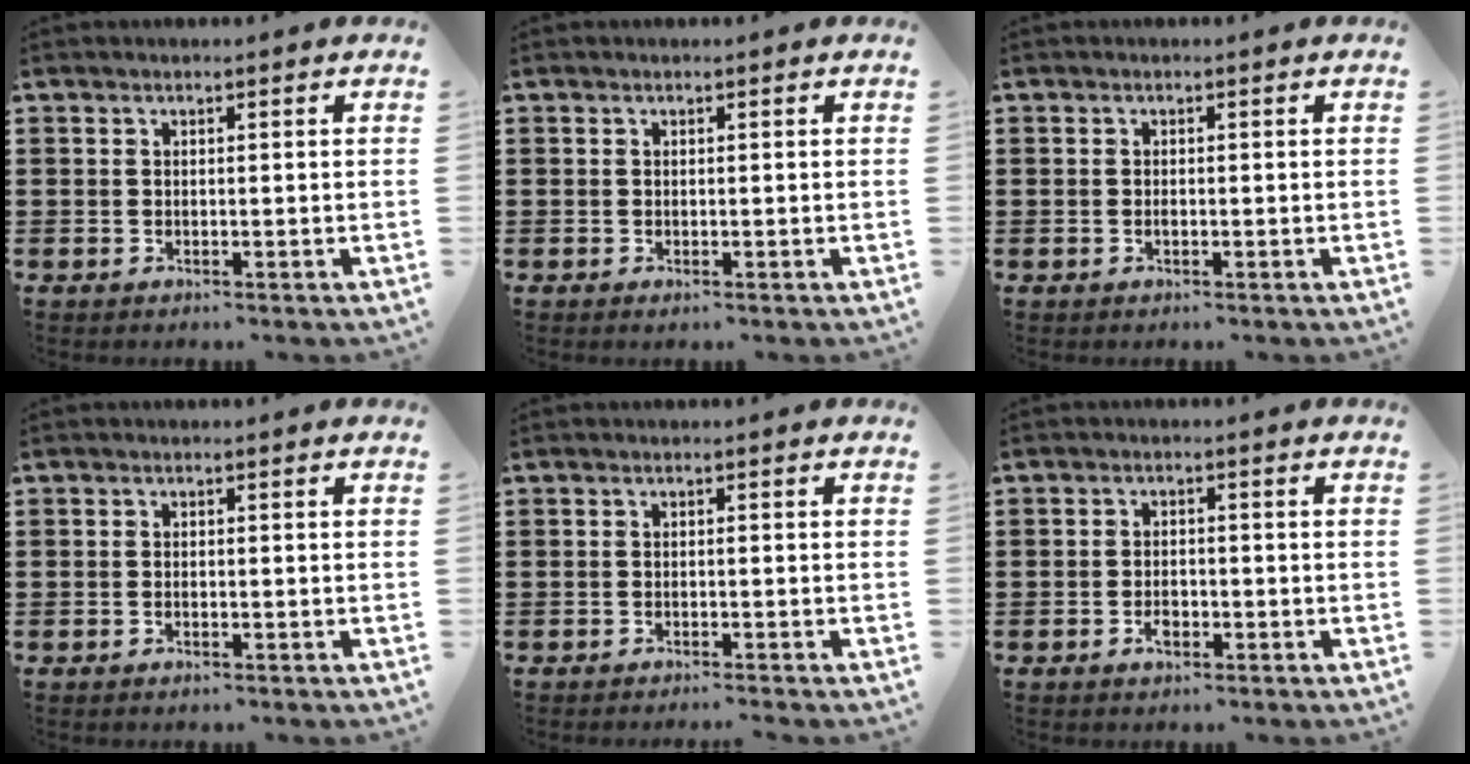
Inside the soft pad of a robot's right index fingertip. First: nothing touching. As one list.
[{"total": 0.0}, {"total": 0.6, "force": [-0.2, 0.2, 0.5], "torque": [-0.013, -0.003, -0.003]}, {"total": 0.6, "force": [-0.4, 0.2, 0.5], "torque": [-0.011, -0.004, -0.006]}, {"total": 0.6, "force": [-0.5, -0.1, 0.3], "torque": [-0.006, -0.003, -0.010]}, {"total": 2.2, "force": [-1.0, 1.2, 1.6], "torque": [-0.030, 0.001, -0.018]}]